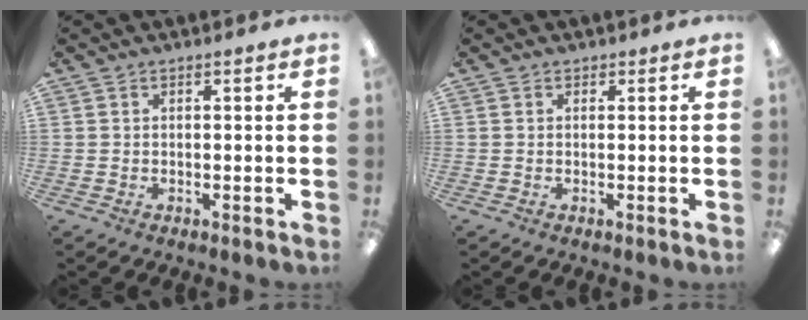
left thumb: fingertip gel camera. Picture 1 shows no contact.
{"total": 0.0}